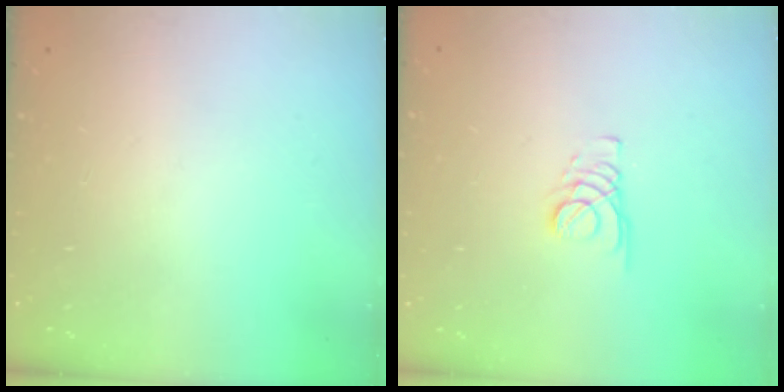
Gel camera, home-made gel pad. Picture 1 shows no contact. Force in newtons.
{"total": 1.8, "press": 1.7, "slide": 0.1}